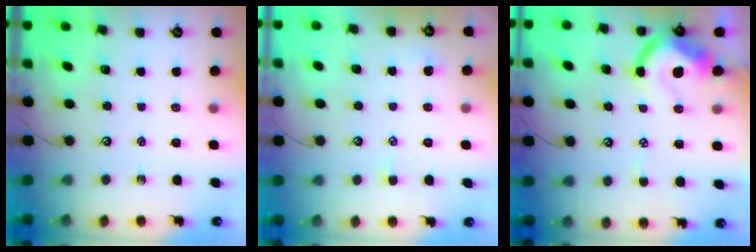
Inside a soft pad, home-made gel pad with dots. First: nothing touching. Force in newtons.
{"total": 0.7, "press": 0.5, "slide": 0.5}
{"total": 8.9, "press": 8.8, "slide": 1.4}